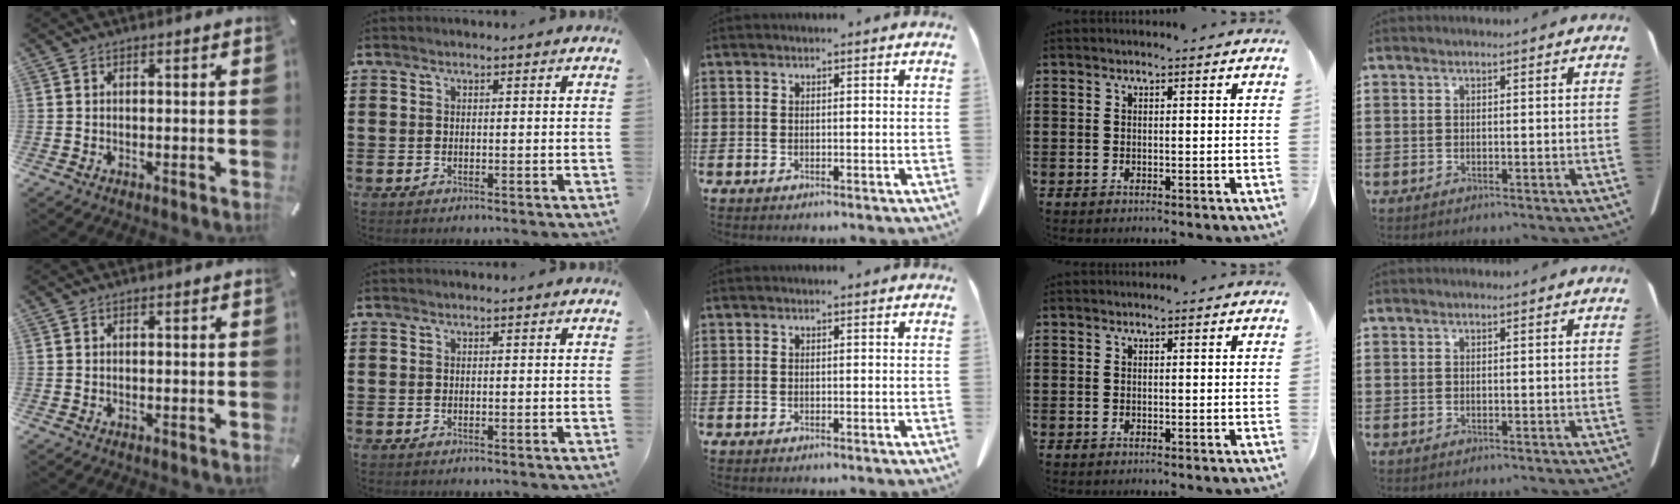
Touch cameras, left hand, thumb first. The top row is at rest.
{}